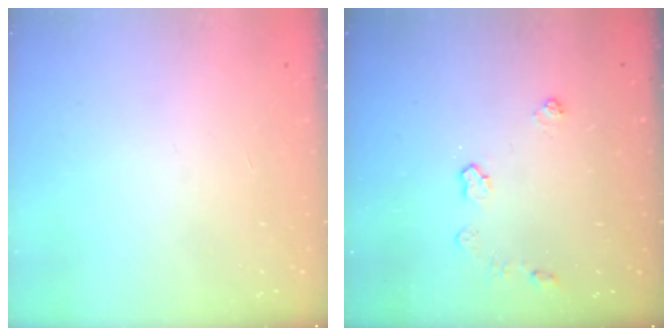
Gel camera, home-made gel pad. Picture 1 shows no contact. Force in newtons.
{"total": 4.8, "press": 4.8, "slide": 0.6}